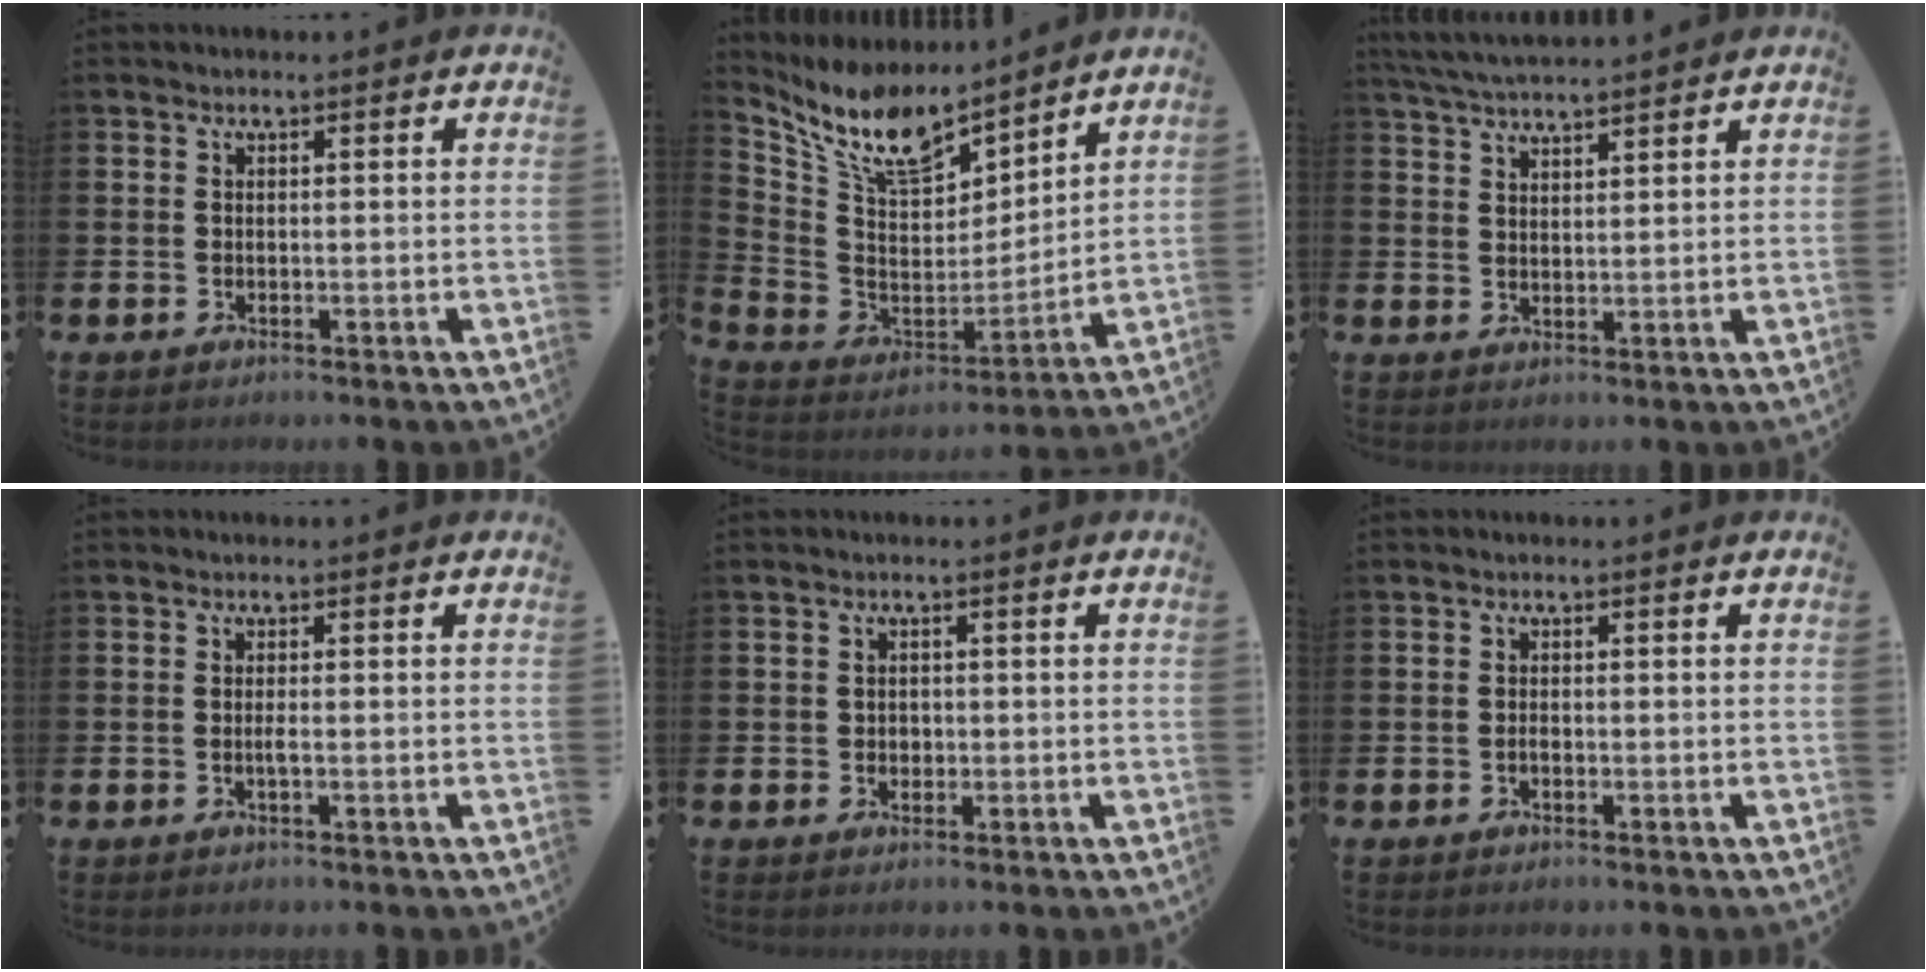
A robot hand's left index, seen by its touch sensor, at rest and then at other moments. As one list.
[{"total": 11.1, "force": [9.7, 3.9, 3.6], "torque": [-0.112, -0.064, 0.174]}, {"total": 4.4, "force": [4.3, 0.0, 0.9], "torque": [-0.035, -0.015, 0.079]}, {"total": 0.8, "force": [-0.2, 0.0, 0.8], "torque": [-0.019, -0.002, -0.004]}, {"total": 1.1, "force": [0.1, 1.0, 0.4], "torque": [0.002, 0.004, -0.002]}, {"total": 0.6, "force": [-0.4, 0.3, 0.4], "torque": [-0.014, -0.001, -0.006]}]